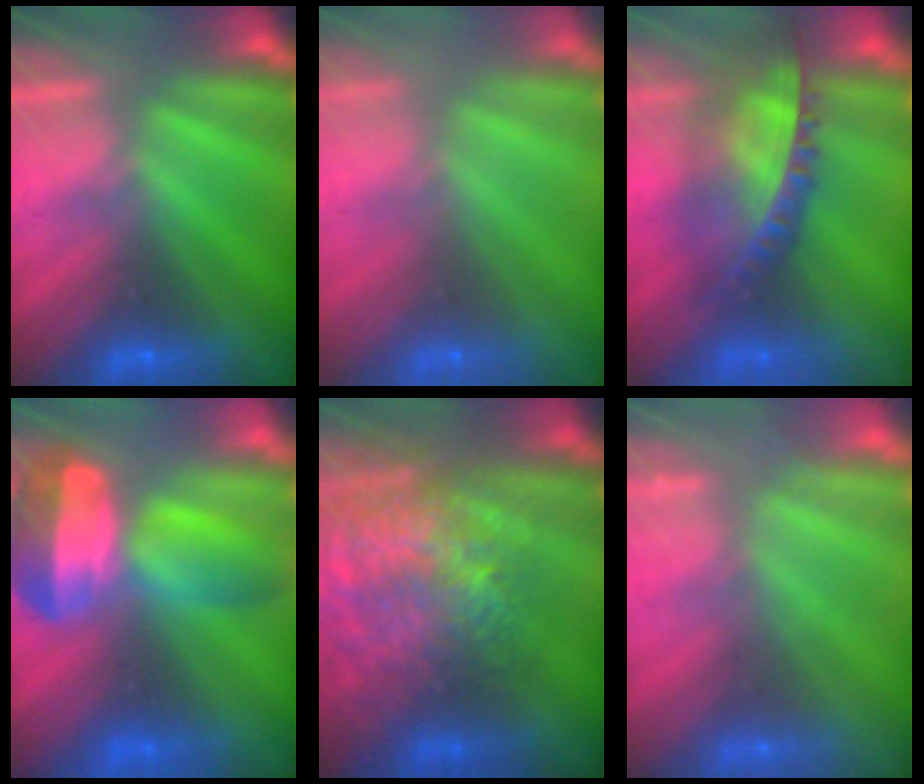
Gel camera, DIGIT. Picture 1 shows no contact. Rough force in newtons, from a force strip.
{"total": 9.4}
{"total": 8.8}
{"total": 7.4}
{"total": 8.7}
{"total": 2.3}